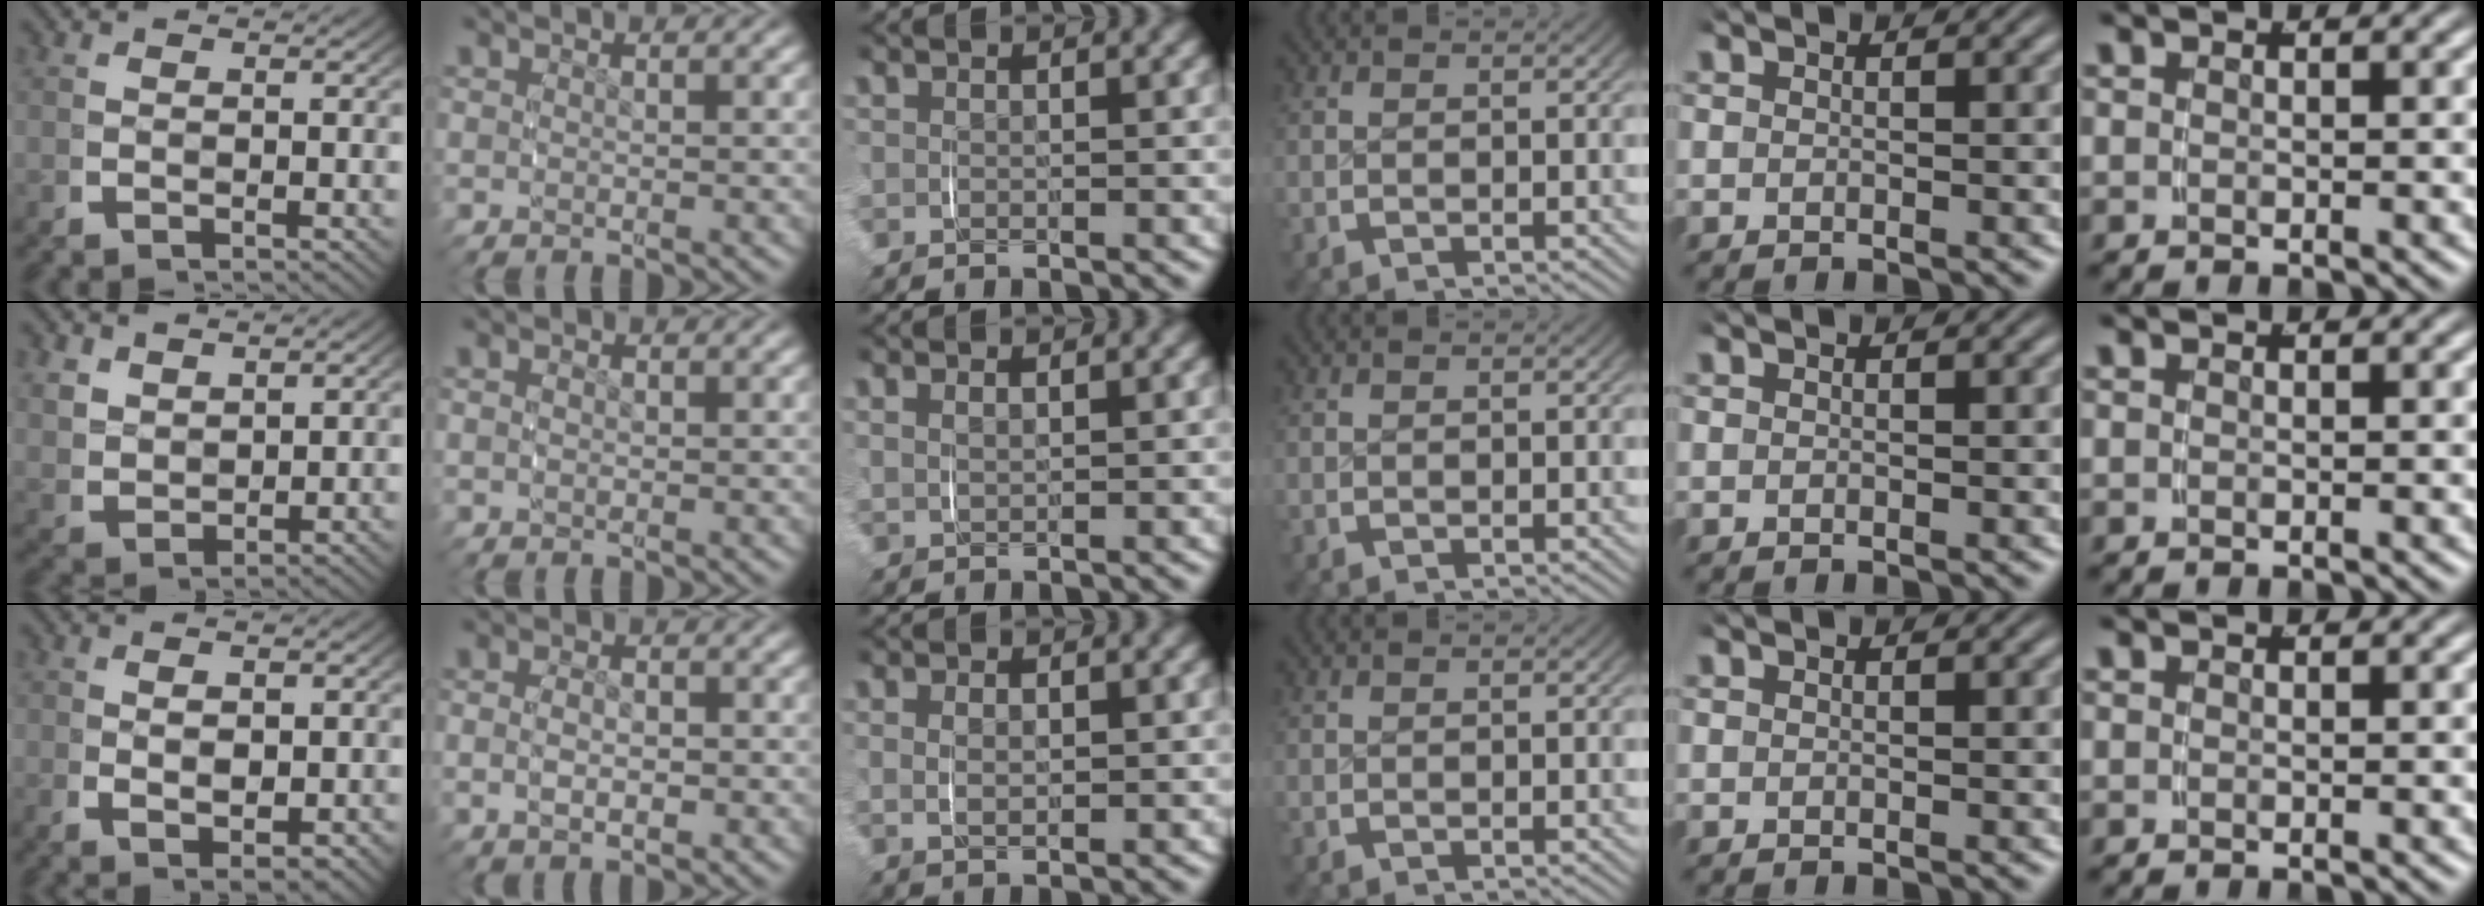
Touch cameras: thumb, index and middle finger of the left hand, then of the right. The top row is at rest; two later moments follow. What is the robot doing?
{"motion": "lift_and_place", "object": "scarf"}